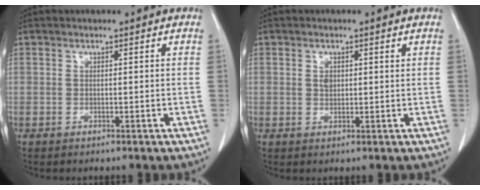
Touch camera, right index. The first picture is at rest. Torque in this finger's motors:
{"motor_torque": [-0.06, 0.17, 0.00, 0.01]}